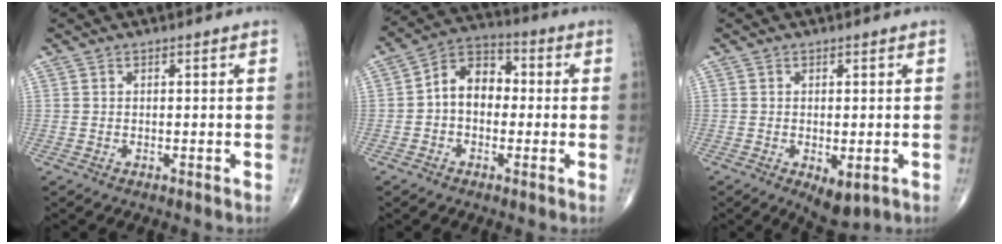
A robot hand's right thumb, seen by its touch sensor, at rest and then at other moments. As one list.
[{"total": 9.0, "force": [-0.3, 6.5, 6.3], "torque": [-0.077, 0.032, -0.019]}, {"total": 4.8, "force": [-1.5, 2.2, 4.0], "torque": [-0.057, -0.008, -0.011]}]